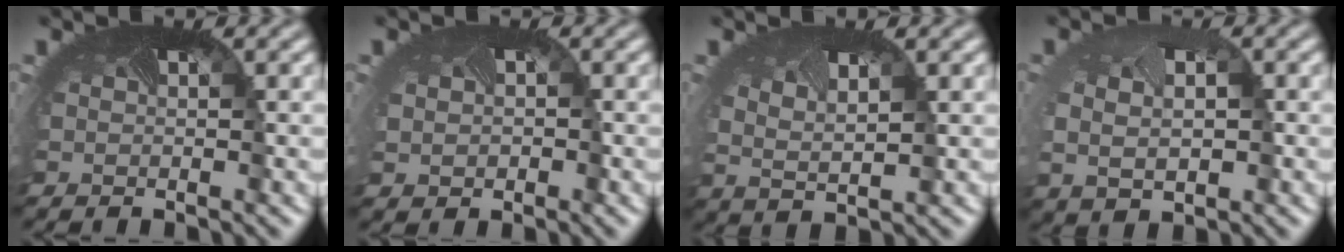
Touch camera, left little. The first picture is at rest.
{"total": 1.4, "force": [0.0, 1.3, 0.5], "torque": [-0.009, -0.004, 0.001]}
{"total": 1.4, "force": [0.7, 0.2, 1.2], "torque": [-0.044, -0.009, 0.013]}
{"total": 4.3, "force": [-0.1, 3.2, 2.8], "torque": [-0.049, -0.007, 0.001]}